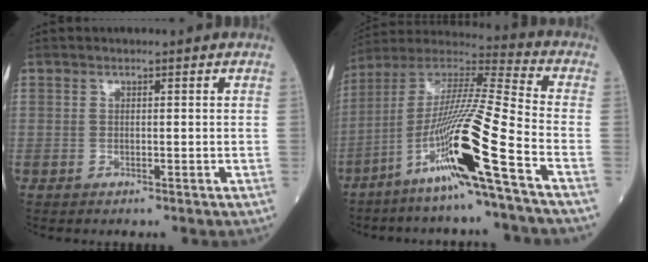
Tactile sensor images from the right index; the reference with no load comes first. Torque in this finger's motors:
{"motor_torque": [1.18, -0.95, 1.05, 0.21]}